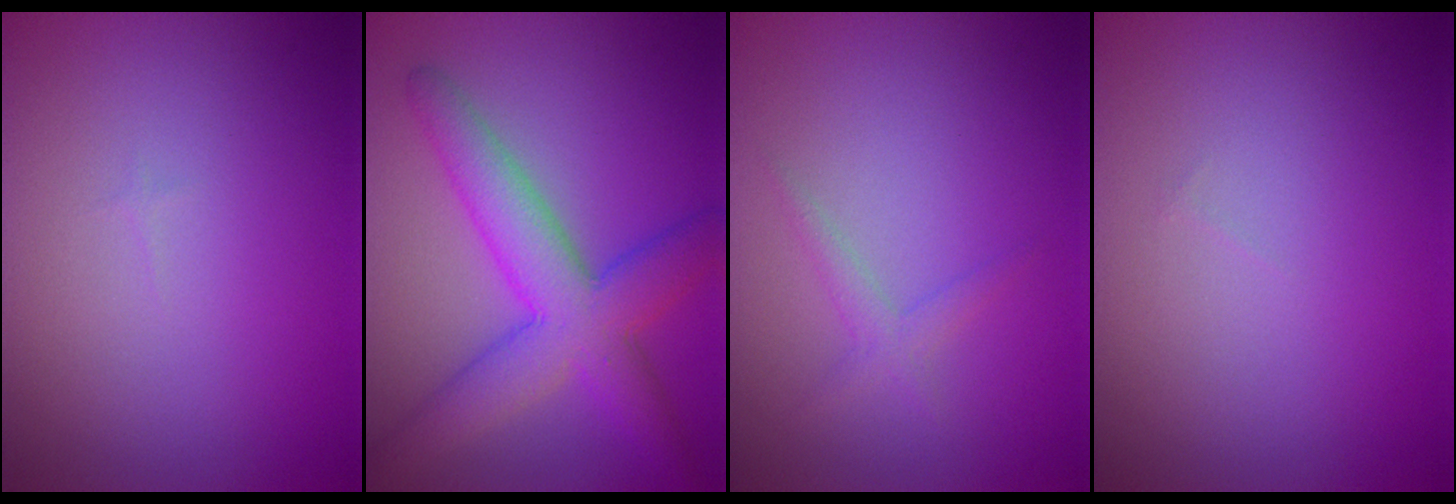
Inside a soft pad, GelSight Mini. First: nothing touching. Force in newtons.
{"total": 7.2, "press": 7.2, "slide": 0.1}
{"total": 1.3, "press": 1.3, "slide": 0.2}
{"total": 0.0}